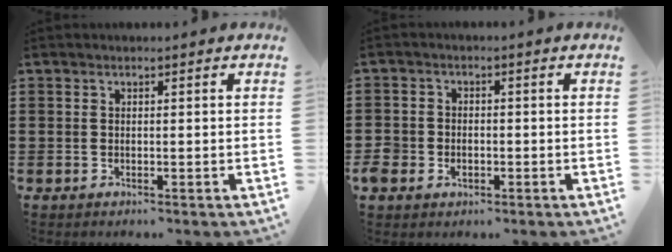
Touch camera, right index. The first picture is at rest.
{"total": 2.7, "force": [-1.2, 2.3, 0.8], "torque": [-0.036, -0.003, -0.029]}